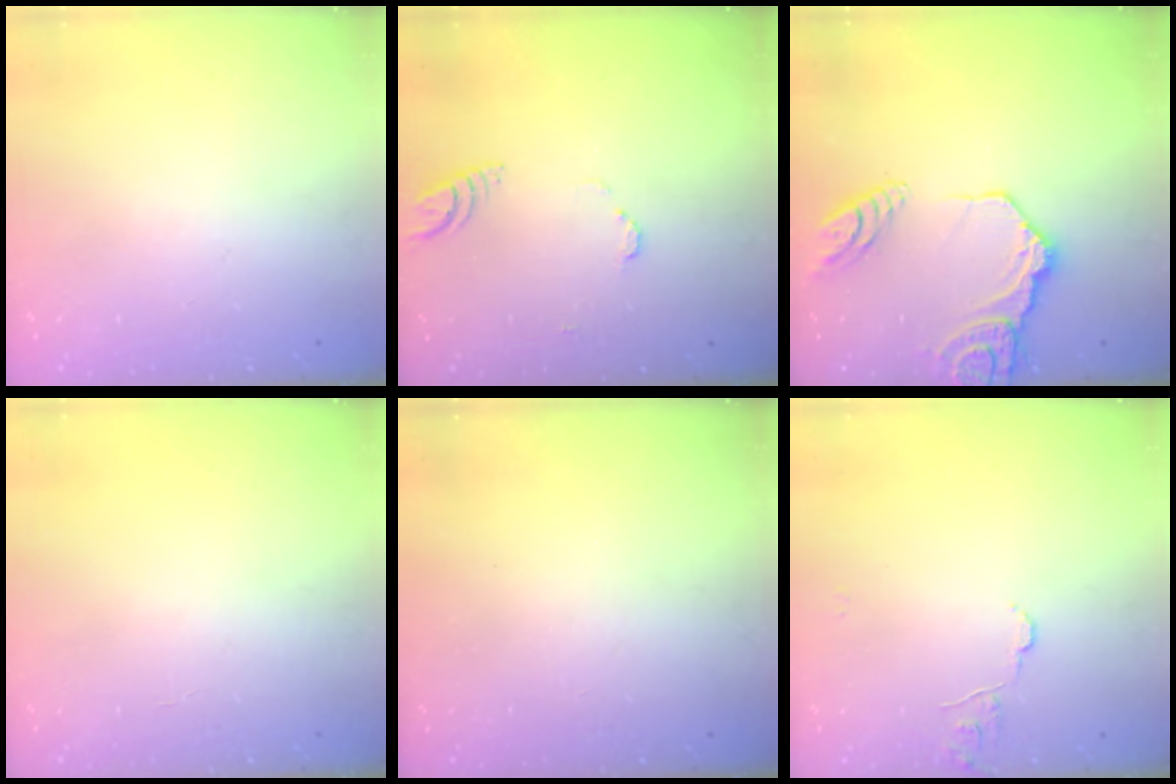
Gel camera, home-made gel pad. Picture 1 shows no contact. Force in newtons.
{"total": 3.8, "press": 3.7, "slide": 0.3}
{"total": 16.8, "press": 16.8, "slide": 1.3}
{"total": 0.9, "press": 0.9, "slide": 0.1}
{"total": 0.0}
{"total": 6.9, "press": 6.9, "slide": 0.5}